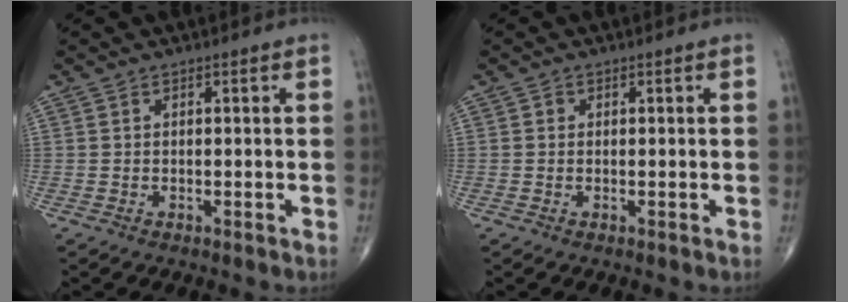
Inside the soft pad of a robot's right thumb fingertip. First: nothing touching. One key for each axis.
{"total": 0.6, "fx": 0.1, "fy": 0.5, "fz": 0.2, "tx": 0.002, "ty": 0.002, "tz": 0.000}